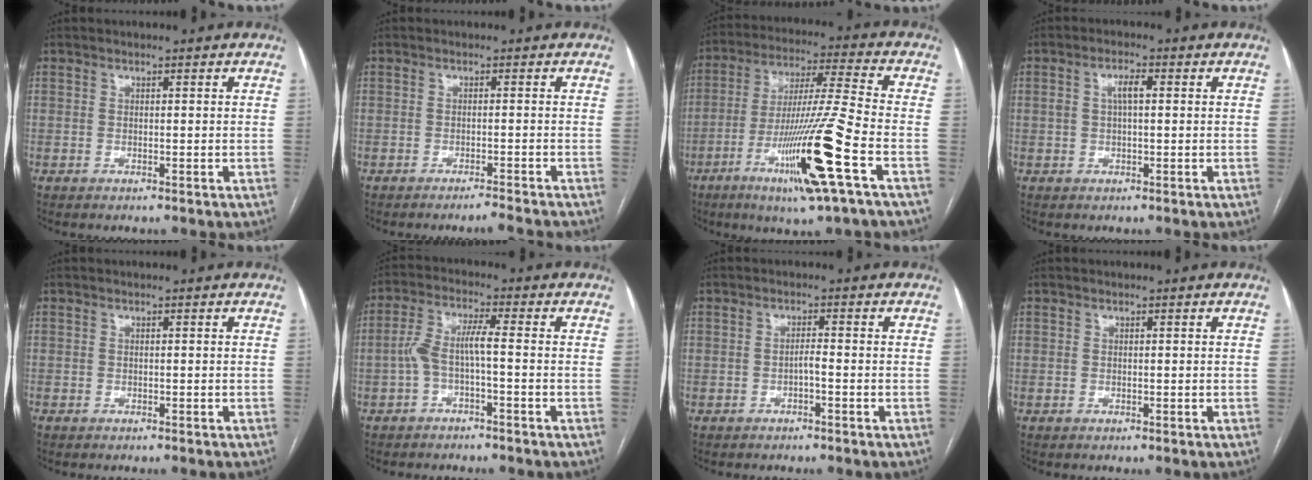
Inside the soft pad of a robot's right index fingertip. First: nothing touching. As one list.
[{"total": 3.4, "force": [-3.2, -0.6, 0.8], "torque": [-0.007, -0.007, -0.045]}, {"total": 17.6, "force": [-7.3, -0.8, 16.1], "torque": [-0.318, -0.024, -0.133]}, {"total": 2.9, "force": [0.5, 1.1, 2.6], "torque": [-0.053, 0.017, 0.010]}, {"total": 0.9, "force": [-0.8, 0.3, 0.0], "torque": [-0.002, 0.002, -0.015]}, {"total": 5.3, "force": [-1.5, 0.6, 5.1], "torque": [-0.110, 0.024, -0.028]}, {"total": 1.4, "force": [-0.8, 0.2, 1.2], "torque": [-0.020, 0.004, -0.015]}, {"total": 0.0}]